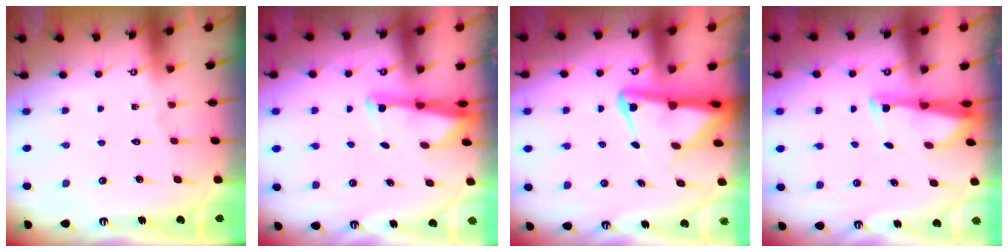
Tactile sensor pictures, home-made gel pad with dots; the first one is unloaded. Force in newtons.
{"total": 2.9, "press": 2.8, "slide": 0.8}
{"total": 5.0, "press": 4.8, "slide": 1.3}
{"total": 2.9, "press": 2.8, "slide": 0.8}